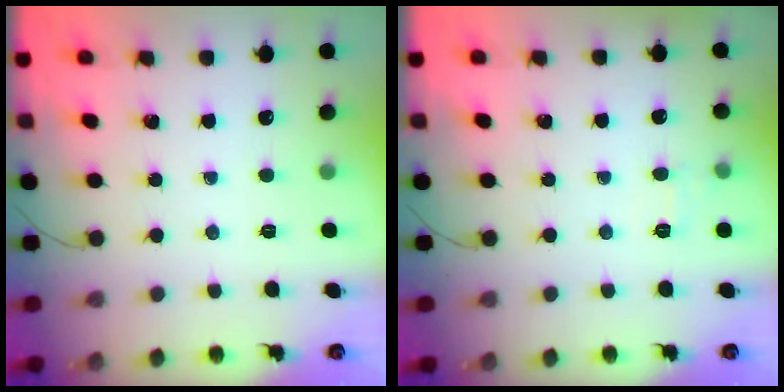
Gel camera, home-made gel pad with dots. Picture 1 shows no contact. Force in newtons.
{"total": 5.8, "press": 5.5, "slide": 1.7}